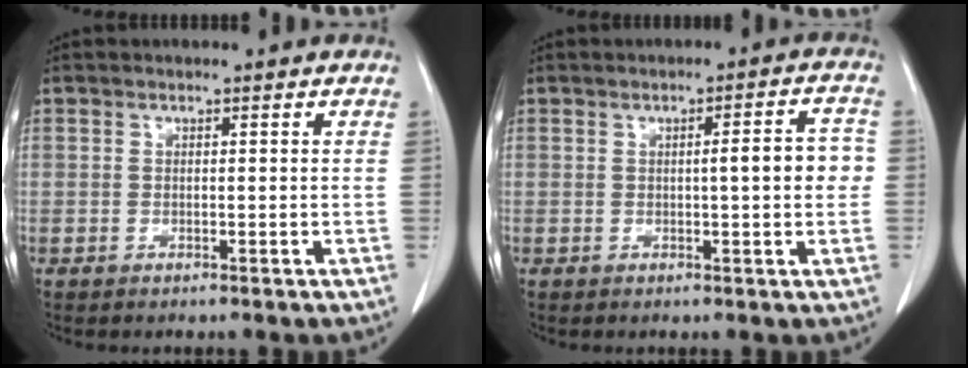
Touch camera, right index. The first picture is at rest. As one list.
[{"total": 5.2, "force": [0.0, 0.7, 5.2], "torque": [-0.068, 0.014, -0.002]}]